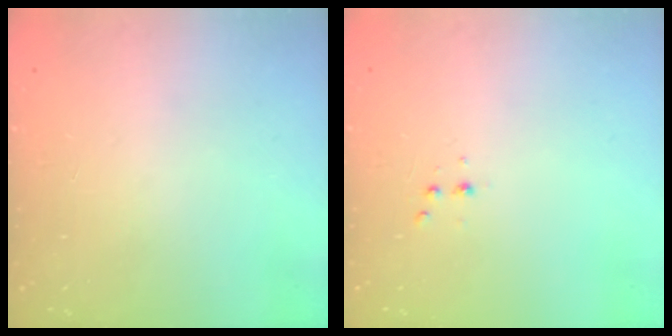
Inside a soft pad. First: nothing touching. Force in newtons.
{"total": 2.9, "press": 2.7, "slide": 1.0}